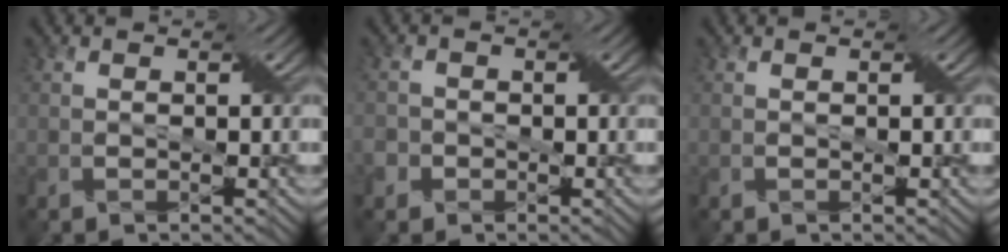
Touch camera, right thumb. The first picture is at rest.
{"total": 2.2, "force": [-0.9, 2.0, 0.4], "torque": [-0.010, 0.002, -0.019]}
{"total": 0.0}